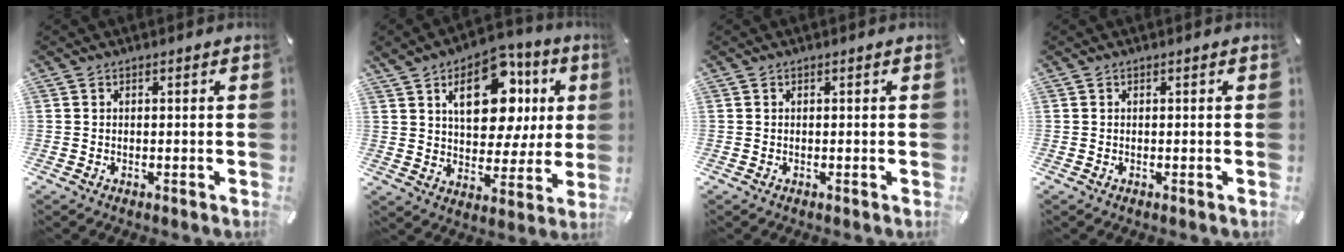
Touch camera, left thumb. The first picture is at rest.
{"total": 18.1, "force": [7.2, 11.0, 12.5], "torque": [-0.184, -0.020, 0.124]}
{"total": 0.0}
{"total": 0.0}